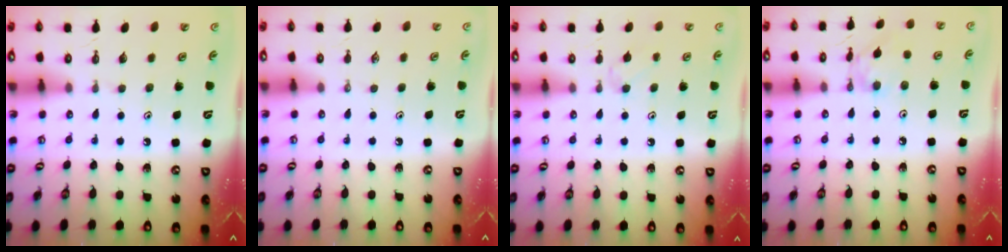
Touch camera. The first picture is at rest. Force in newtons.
{"total": 0.0}
{"total": 3.2, "press": 3.2, "slide": 0.5}
{"total": 3.4, "press": 3.4, "slide": 0.2}